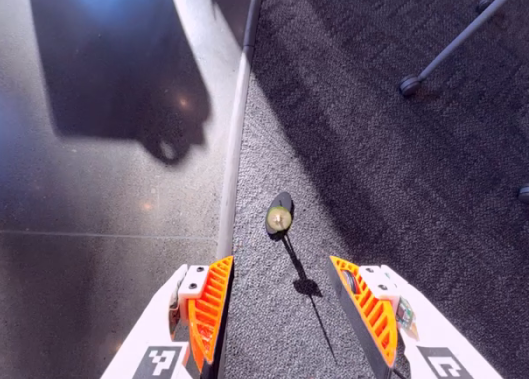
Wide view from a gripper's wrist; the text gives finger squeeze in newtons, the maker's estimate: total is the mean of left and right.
{"total": 0.0}